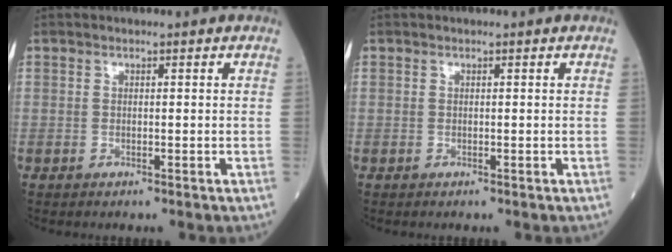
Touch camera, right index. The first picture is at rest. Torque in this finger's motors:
{"motor_torque": [0.00, 0.00, 0.00, 0.00]}